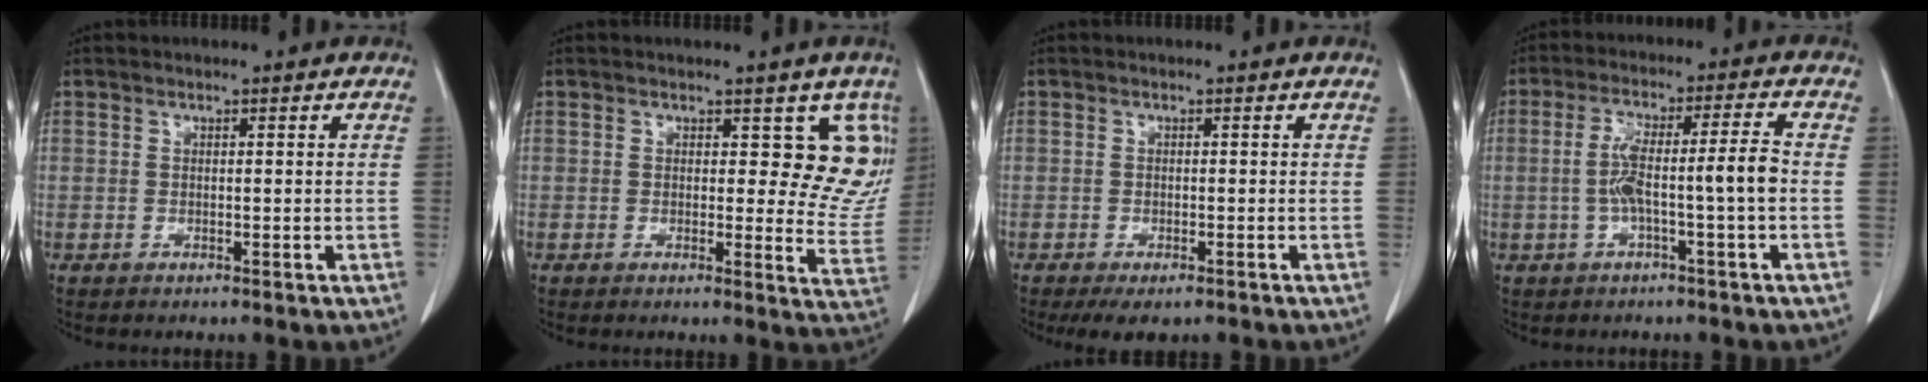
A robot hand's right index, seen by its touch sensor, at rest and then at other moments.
{"total": 8.2, "force": [3.8, 4.5, 5.6], "torque": [-0.034, -0.012, 0.029]}
{"total": 3.7, "force": [-2.6, 1.7, 2.1], "torque": [-0.030, -0.007, -0.035]}
{"total": 7.5, "force": [-1.4, -0.2, 7.3], "torque": [-0.139, 0.023, -0.020]}